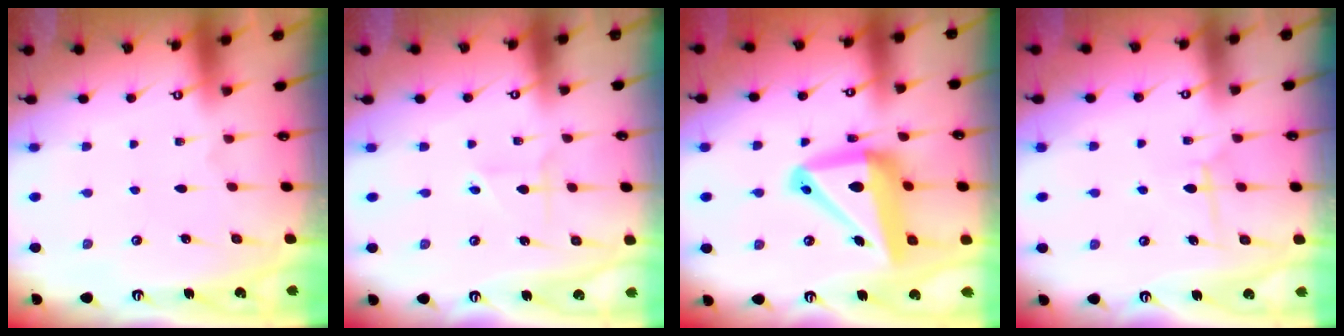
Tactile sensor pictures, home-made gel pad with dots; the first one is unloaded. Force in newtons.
{"total": 1.9, "press": 1.6, "slide": 0.9}
{"total": 16.7, "press": 16.5, "slide": 2.4}
{"total": 6.6, "press": 6.5, "slide": 0.9}